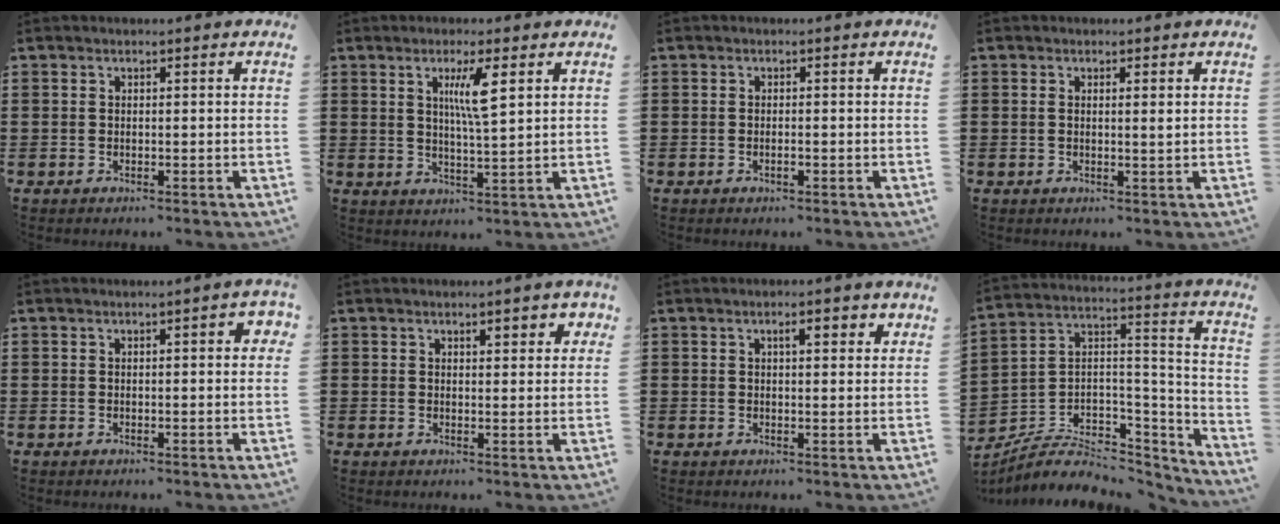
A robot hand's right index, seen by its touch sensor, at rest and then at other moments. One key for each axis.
{"total": 5.2, "fx": 1.9, "fy": 0.4, "fz": 4.8, "tx": -0.092, "ty": -0.002, "tz": 0.026}
{"total": 0.8, "fx": -0.4, "fy": 0.1, "fz": 0.7, "tx": -0.013, "ty": -0.006, "tz": -0.006}
{"total": 1.1, "fx": 0.3, "fy": 0.0, "fz": 1.1, "tx": -0.023, "ty": -0.001, "tz": 0.004}
{"total": 1.8, "fx": 0.3, "fy": 0.4, "fz": 1.8, "tx": -0.026, "ty": 0.001, "tz": 0.002}
{"total": 2.5, "fx": 1.4, "fy": 0.9, "fz": 1.8, "tx": -0.022, "ty": -0.001, "tz": 0.020}
{"total": 2.9, "fx": 1.1, "fy": 0.9, "fz": 2.6, "tx": -0.037, "ty": 0.001, "tz": 0.012}
{"total": 6.8, "fx": -4.6, "fy": 4.1, "fz": 3.1, "tx": -0.069, "ty": 0.003, "tz": -0.088}